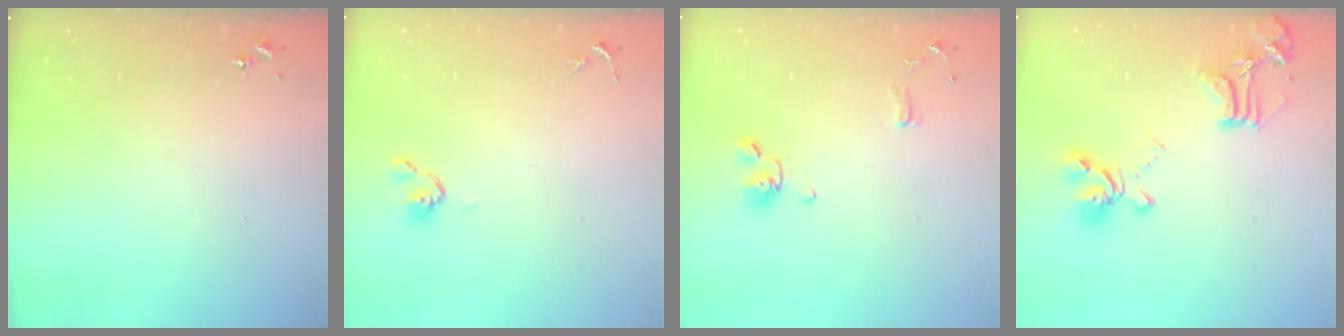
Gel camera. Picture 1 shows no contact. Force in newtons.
{"total": 5.3, "press": 5.2, "slide": 0.8}
{"total": 10.8, "press": 10.6, "slide": 1.9}
{"total": 17.0, "press": 17.0, "slide": 1.4}